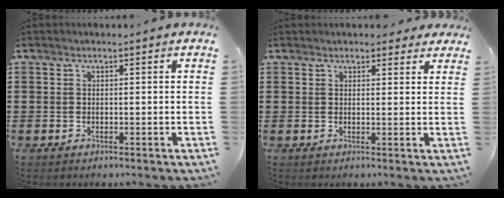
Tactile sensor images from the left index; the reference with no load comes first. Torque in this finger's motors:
{"motor_torque": [2.14, 0.00, 0.71, 0.05]}